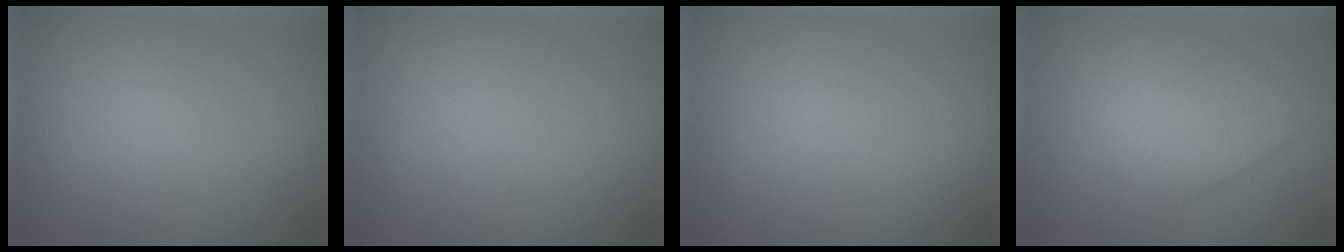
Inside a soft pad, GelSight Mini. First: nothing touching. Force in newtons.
{"total": 0.0}
{"total": 0.0}
{"total": 4.5, "press": 4.5, "slide": 0.2}